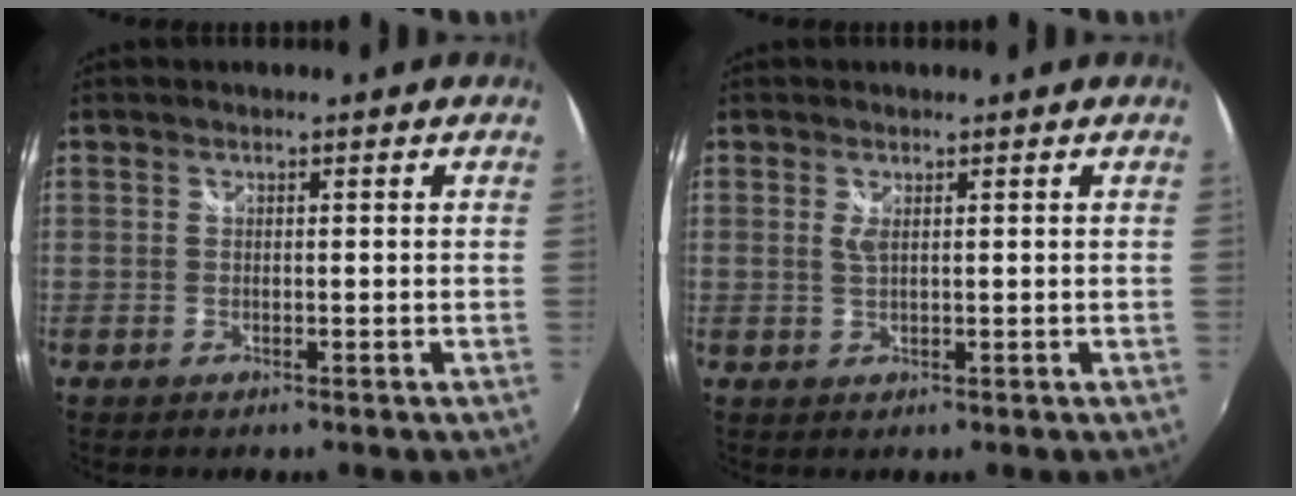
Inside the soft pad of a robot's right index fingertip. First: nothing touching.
{"total": 1.5, "force": [0.5, 0.4, 1.3], "torque": [-0.024, -0.001, 0.008]}